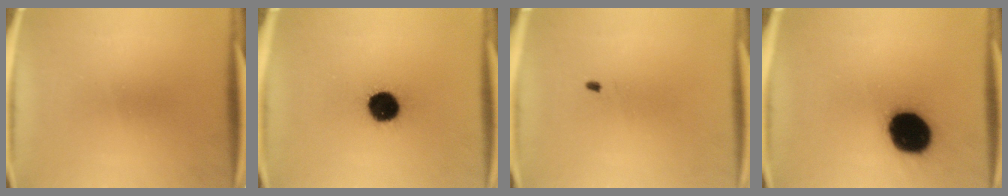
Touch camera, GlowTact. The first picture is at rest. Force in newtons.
{"total": 12.5}
{"total": 0.5}
{"total": 19.6}